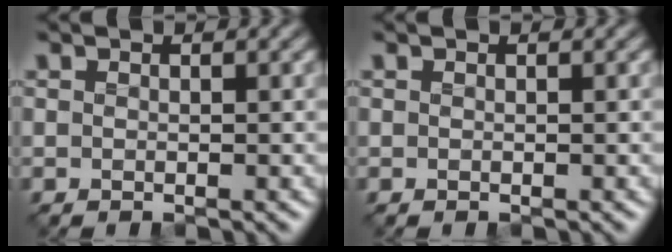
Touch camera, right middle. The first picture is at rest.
{"total": 0.0}